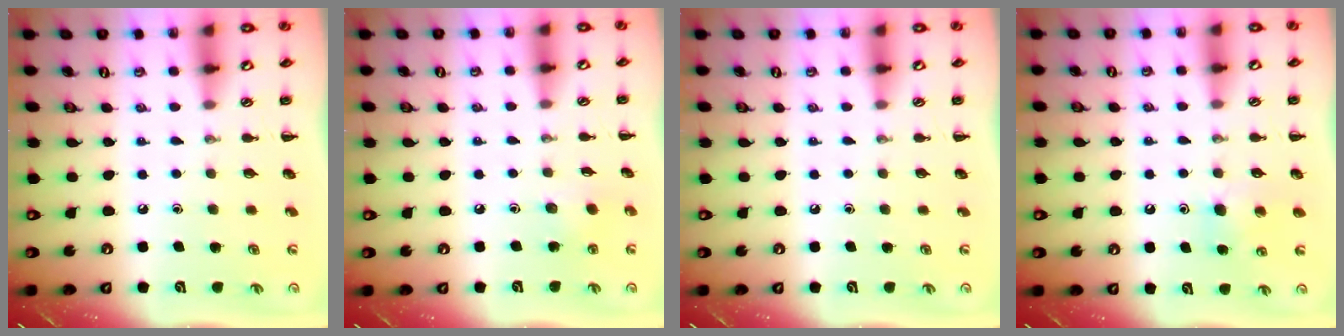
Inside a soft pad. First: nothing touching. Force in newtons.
{"total": 2.6, "press": 2.5, "slide": 0.9}
{"total": 0.0}
{"total": 7.7, "press": 7.5, "slide": 1.9}